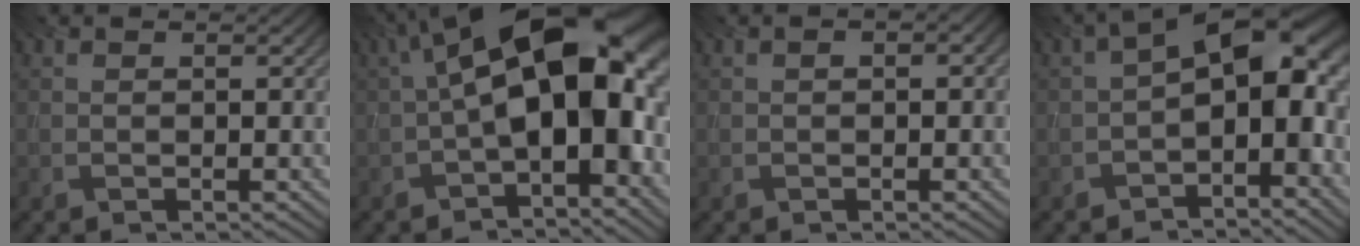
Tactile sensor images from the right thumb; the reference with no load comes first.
{"total": 17.0, "force": [0.3, 8.5, 14.7], "torque": [-0.219, 0.022, -0.003]}
{"total": 1.3, "force": [0.1, 0.8, 1.1], "torque": [-0.017, 0.004, 0.001]}
{"total": 11.4, "force": [-1.3, 6.0, 9.6], "torque": [-0.125, 0.018, -0.037]}